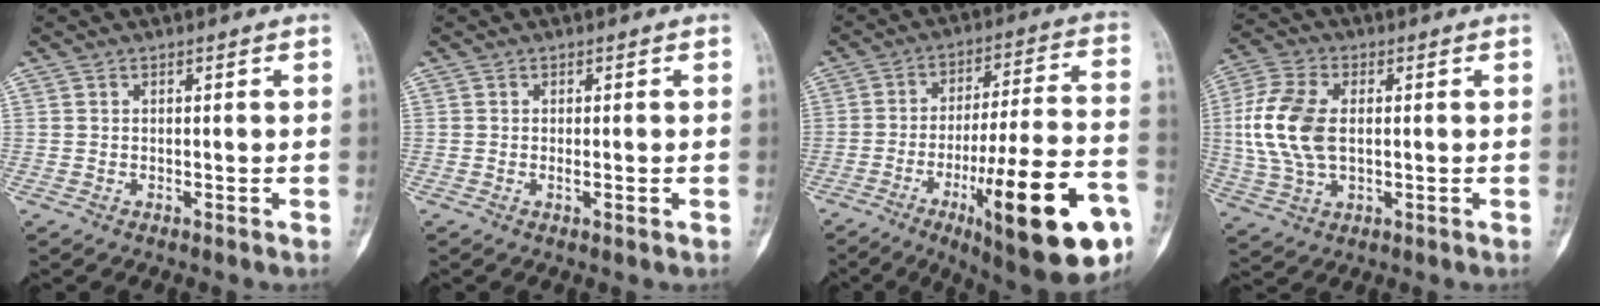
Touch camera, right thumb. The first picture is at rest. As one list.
[{"total": 1.4, "force": [-0.3, 0.2, 1.4], "torque": [-0.021, -0.003, -0.003]}, {"total": 25.2, "force": [-10.5, 5.6, 22.3], "torque": [-0.309, 0.038, -0.151]}, {"total": 12.8, "force": [0.9, 7.7, 10.2], "torque": [-0.226, 0.007, 0.018]}]